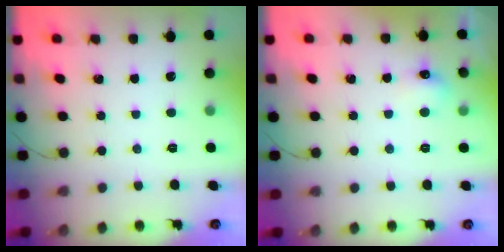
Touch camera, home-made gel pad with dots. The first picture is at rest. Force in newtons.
{"total": 6.1, "press": 5.8, "slide": 1.9}